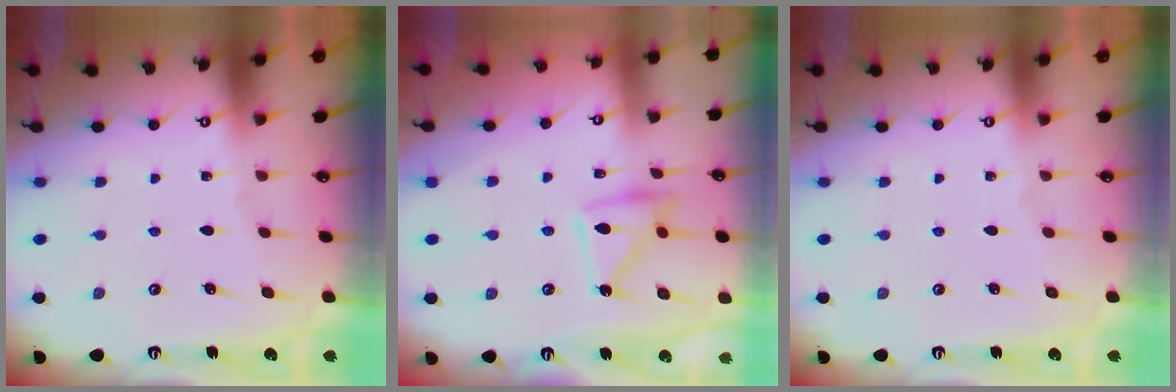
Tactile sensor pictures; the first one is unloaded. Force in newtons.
{"total": 11.6, "press": 11.5, "slide": 1.0}
{"total": 0.0}